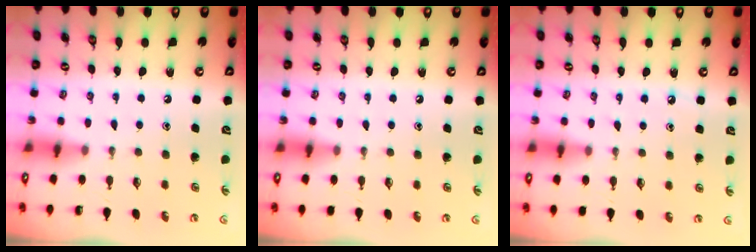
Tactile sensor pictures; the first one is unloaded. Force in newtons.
{"total": 2.9, "press": 2.9, "slide": 0.5}
{"total": 4.3, "press": 4.2, "slide": 0.6}